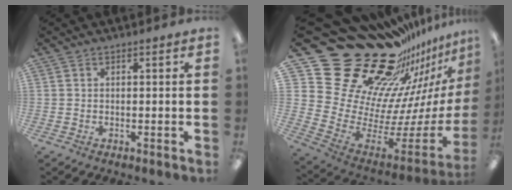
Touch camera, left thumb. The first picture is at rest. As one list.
[{"total": 31.2, "force": [22.9, 16.6, 13.2], "torque": [-0.151, -0.228, 0.478]}]